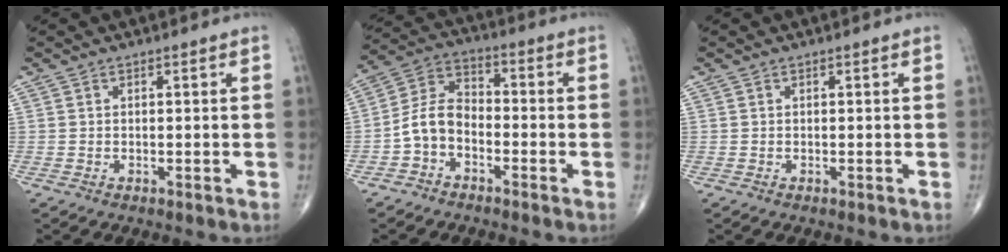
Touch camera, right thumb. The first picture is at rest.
{"total": 7.9, "force": [-3.0, 5.4, 4.9], "torque": [-0.087, 0.041, -0.071]}
{"total": 0.0}